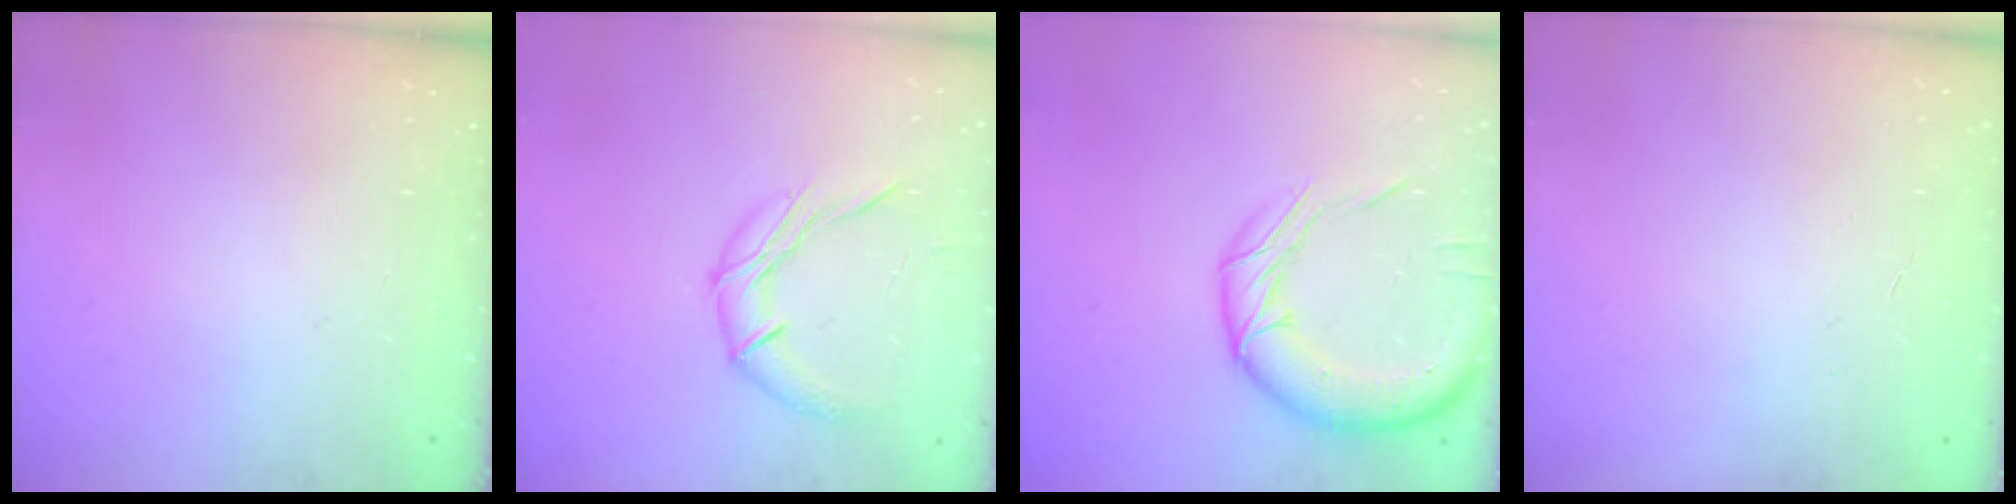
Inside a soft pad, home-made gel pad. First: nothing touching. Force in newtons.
{"total": 10.1, "press": 10.1, "slide": 0.2}
{"total": 17.0, "press": 16.8, "slide": 2.6}
{"total": 0.0}